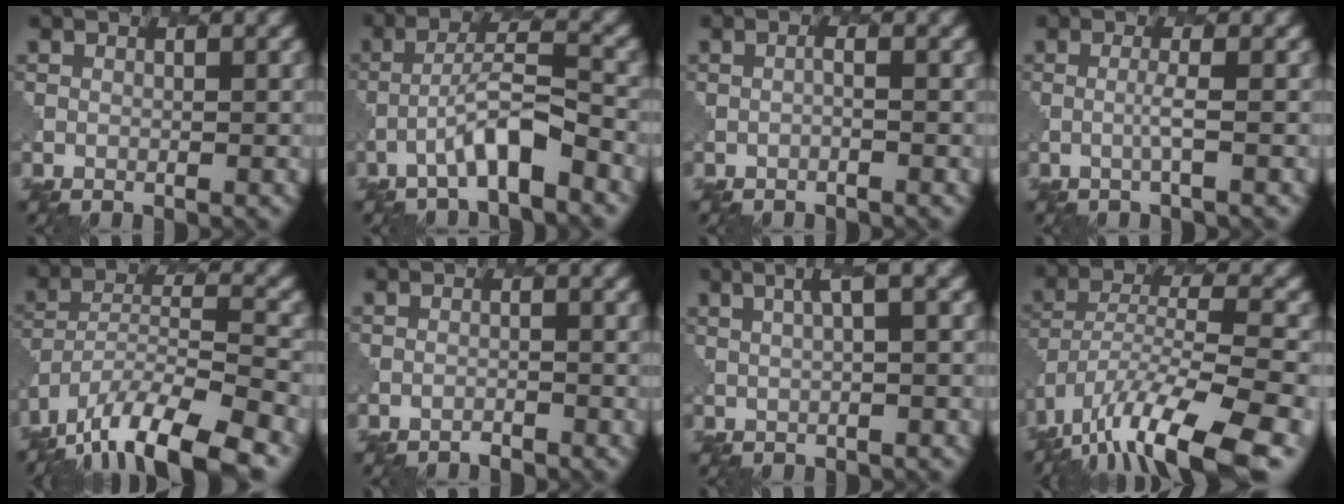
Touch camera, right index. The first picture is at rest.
{"total": 4.2, "force": [-2.3, 0.6, 3.5], "torque": [-0.063, 0.015, -0.041]}
{"total": 0.6, "force": [-0.2, 0.0, 0.5], "torque": [-0.005, 0.001, -0.008]}
{"total": 1.2, "force": [0.0, 0.0, 1.2], "torque": [-0.020, 0.003, -0.006]}
{"total": 12.4, "force": [-9.4, 3.7, 7.3], "torque": [-0.136, -0.005, -0.158]}
{"total": 0.8, "force": [-0.7, 0.1, -0.1], "torque": [0.006, -0.002, -0.014]}
{"total": 3.3, "force": [1.3, 0.7, 3.0], "torque": [-0.040, 0.013, 0.022]}
{"total": 12.5, "force": [-8.5, 3.4, 8.5], "torque": [-0.164, -0.005, -0.144]}